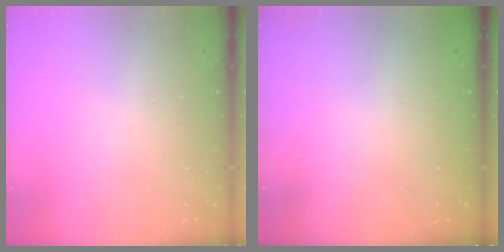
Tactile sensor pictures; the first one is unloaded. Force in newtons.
{"total": 2.1, "press": 2.0, "slide": 0.7}